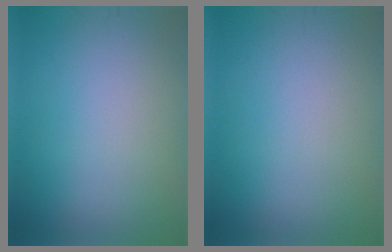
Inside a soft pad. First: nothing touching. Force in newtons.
{"total": 0.0}